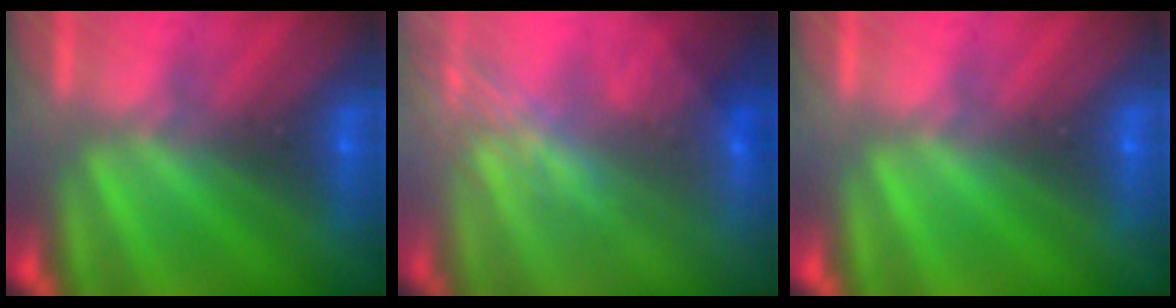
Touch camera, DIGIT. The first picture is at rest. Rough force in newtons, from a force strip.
{"total": 2.7}
{"total": 0.0}